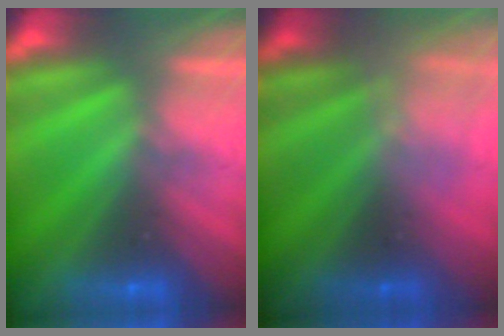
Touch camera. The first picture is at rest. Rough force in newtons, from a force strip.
{"total": 2.2}